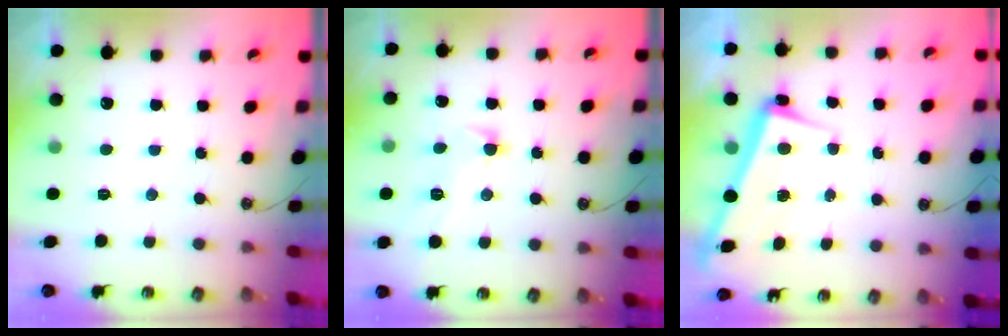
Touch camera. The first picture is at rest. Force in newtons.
{"total": 1.6, "press": 1.5, "slide": 0.7}
{"total": 2.2, "press": 2.0, "slide": 0.8}